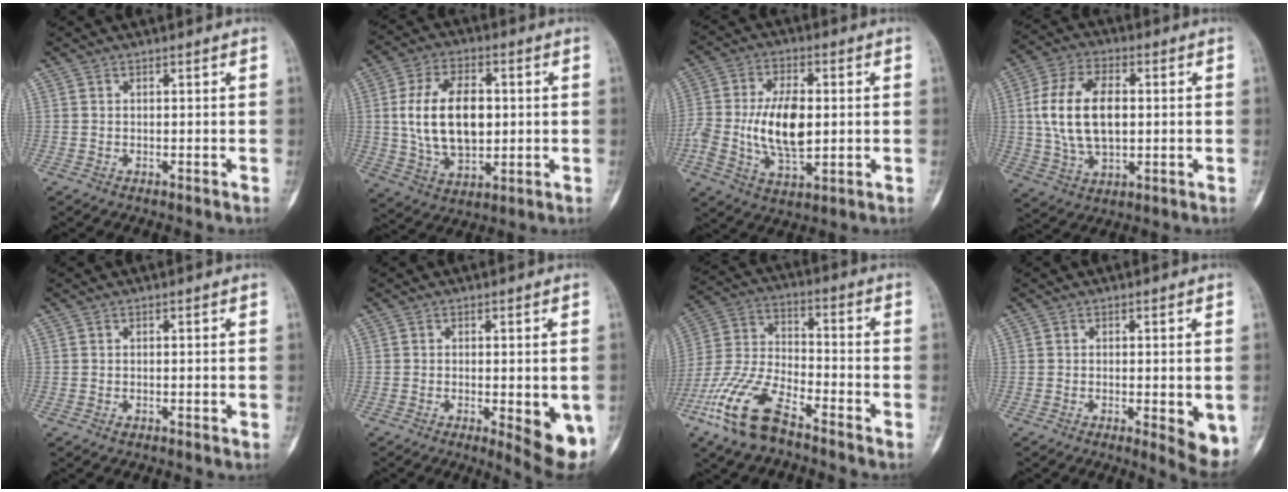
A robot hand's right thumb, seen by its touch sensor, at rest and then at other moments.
{"total": 15.6, "force": [1.3, 9.5, 12.3], "torque": [-0.195, 0.000, 0.028]}
{"total": 13.9, "force": [-0.1, 7.9, 11.4], "torque": [-0.193, 0.003, 0.005]}
{"total": 14.8, "force": [1.1, 8.9, 11.8], "torque": [-0.211, 0.008, 0.023]}
{"total": 0.7, "force": [-0.3, 0.5, 0.4], "torque": [-0.001, 0.002, -0.004]}
{"total": 9.0, "force": [-2.4, 3.0, 8.1], "torque": [-0.090, -0.015, -0.027]}
{"total": 14.7, "force": [-9.4, 6.0, 9.6], "torque": [-0.201, 0.044, -0.192]}
{"total": 6.5, "force": [-1.6, 2.2, 5.9], "torque": [-0.065, -0.015, -0.018]}